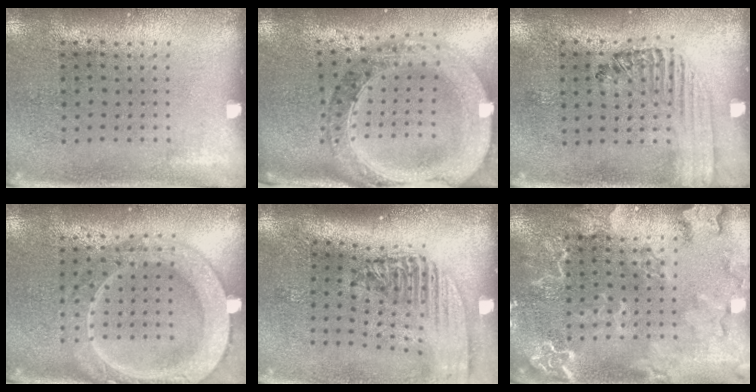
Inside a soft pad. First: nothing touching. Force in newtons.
{"total": 2.5, "press": 2.2, "slide": 1.2}
{"total": 1.4, "press": 1.2, "slide": 0.7}
{"total": 2.7, "press": 2.7, "slide": 0.3}
{"total": 2.3, "press": 1.8, "slide": 1.5}
{"total": 2.5, "press": 2.5, "slide": 0.4}